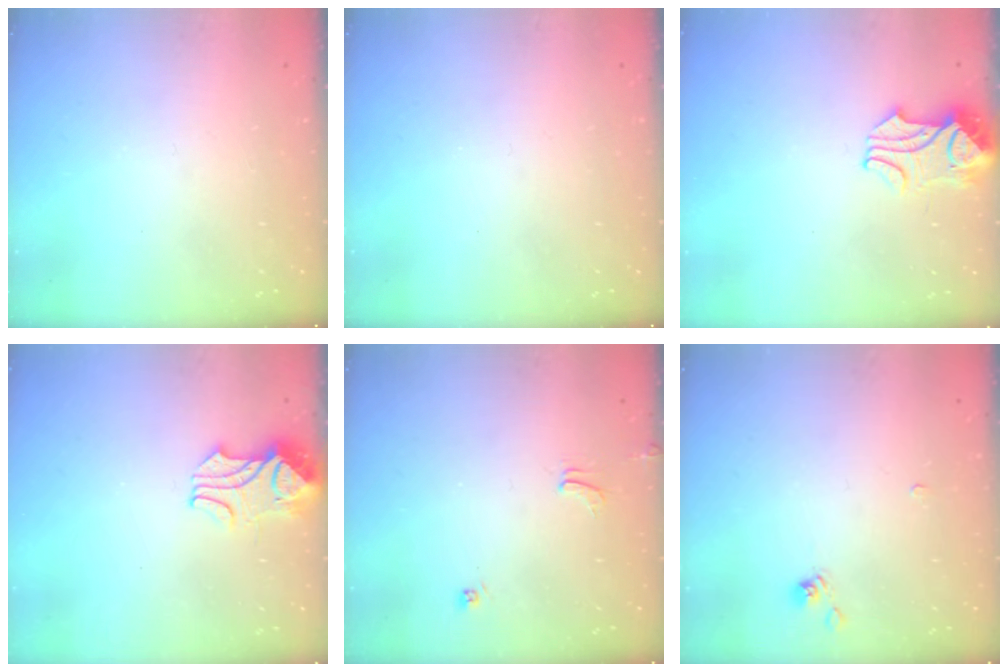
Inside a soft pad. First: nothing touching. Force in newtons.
{"total": 0.0}
{"total": 2.2, "press": 2.2, "slide": 0.6}
{"total": 2.1, "press": 2.0, "slide": 0.7}
{"total": 2.0, "press": 1.9, "slide": 0.4}
{"total": 2.4, "press": 2.3, "slide": 0.8}